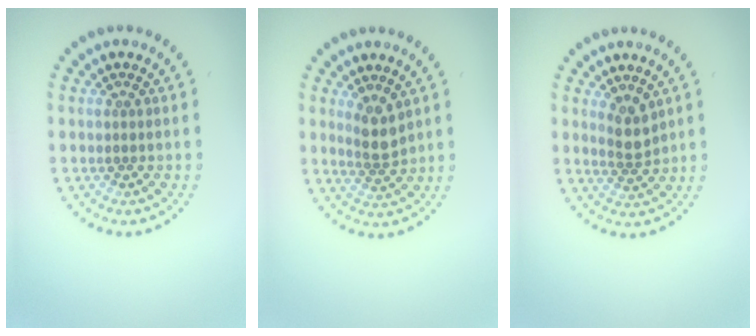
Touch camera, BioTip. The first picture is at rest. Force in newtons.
{"total": 2.5, "press": 2.0, "slide": 1.5}
{"total": 2.1, "press": 1.7, "slide": 1.2}